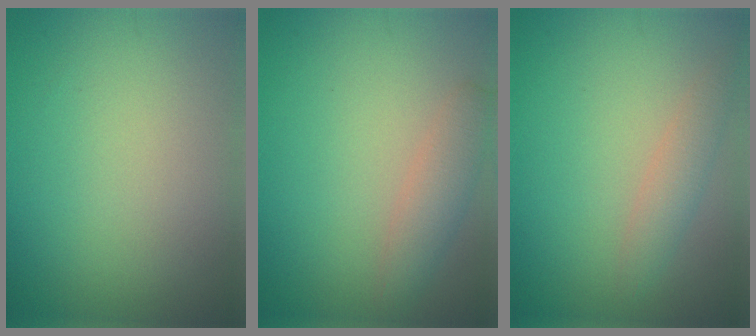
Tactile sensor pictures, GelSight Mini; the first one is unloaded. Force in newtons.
{"total": 2.6, "press": 2.6, "slide": 0.1}
{"total": 2.0, "press": 2.0, "slide": 0.1}